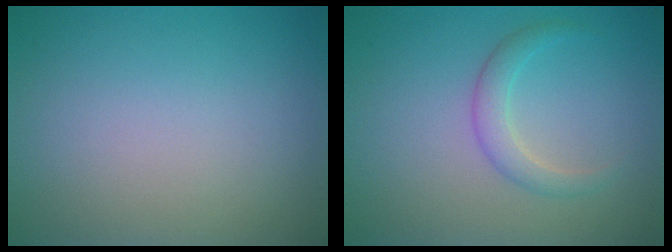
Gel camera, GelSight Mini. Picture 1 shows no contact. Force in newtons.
{"total": 2.0, "press": 2.0, "slide": 0.0}